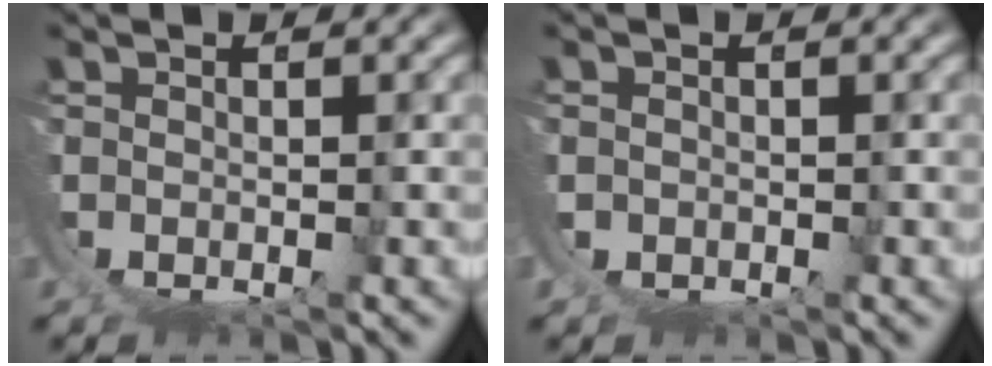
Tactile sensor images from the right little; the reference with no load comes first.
{"total": 1.0, "force": [0.6, 0.8, -0.2], "torque": [-0.012, 0.000, 0.009]}